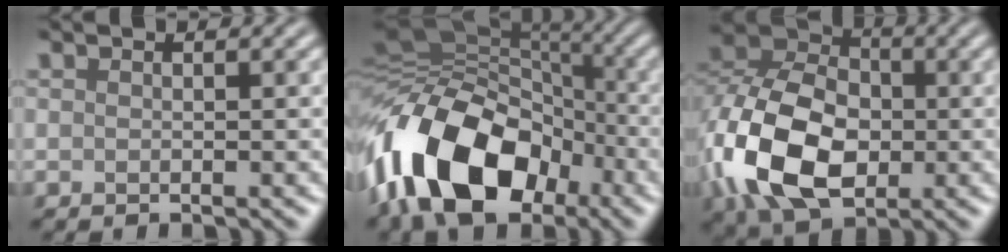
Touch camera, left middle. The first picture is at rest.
{"total": 14.4, "force": [-7.1, 8.6, 9.1], "torque": [-0.176, 0.002, -0.145]}
{"total": 11.8, "force": [-3.2, 7.8, 8.3], "torque": [-0.188, -0.005, -0.073]}